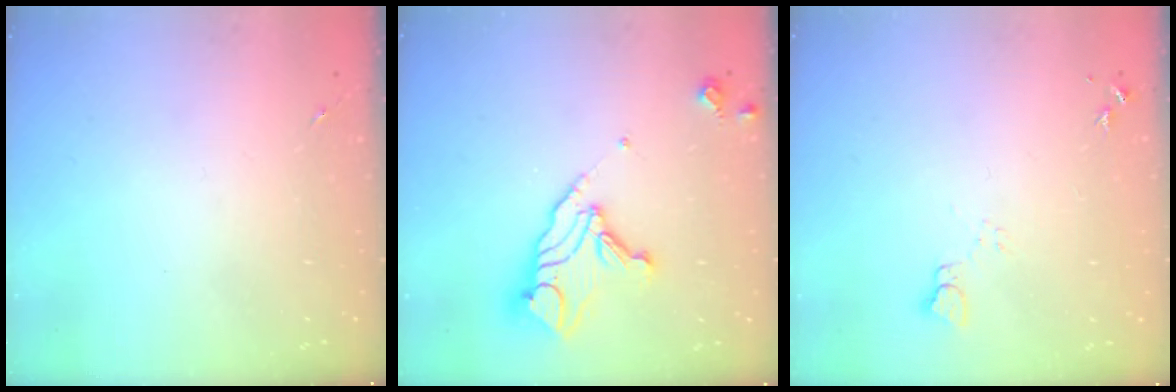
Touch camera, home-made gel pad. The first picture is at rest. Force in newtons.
{"total": 14.3, "press": 14.3, "slide": 1.0}
{"total": 3.7, "press": 3.7, "slide": 0.4}